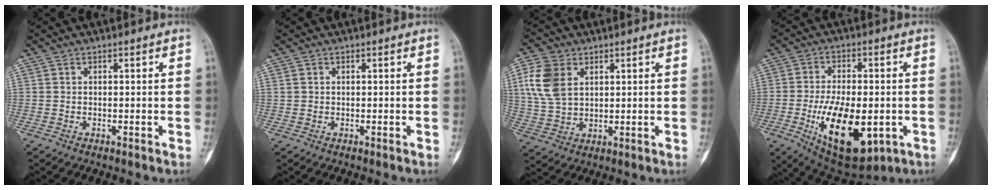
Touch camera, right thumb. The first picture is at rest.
{"total": 0.5, "force": [0.2, 0.5, 0.2], "torque": [0.001, 0.003, 0.004]}
{"total": 10.0, "force": [3.3, 6.8, 6.5], "torque": [-0.132, -0.004, 0.071]}
{"total": 17.7, "force": [-4.7, 8.4, 14.8], "torque": [-0.226, -0.006, -0.056]}